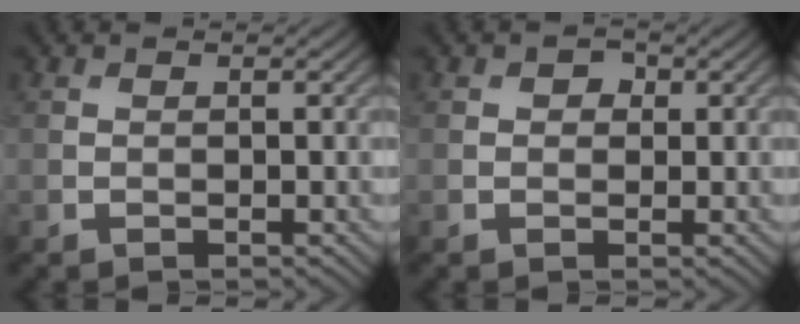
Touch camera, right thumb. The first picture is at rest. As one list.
[{"total": 1.3, "force": [0.3, 1.1, 0.6], "torque": [-0.007, 0.000, -0.001]}]